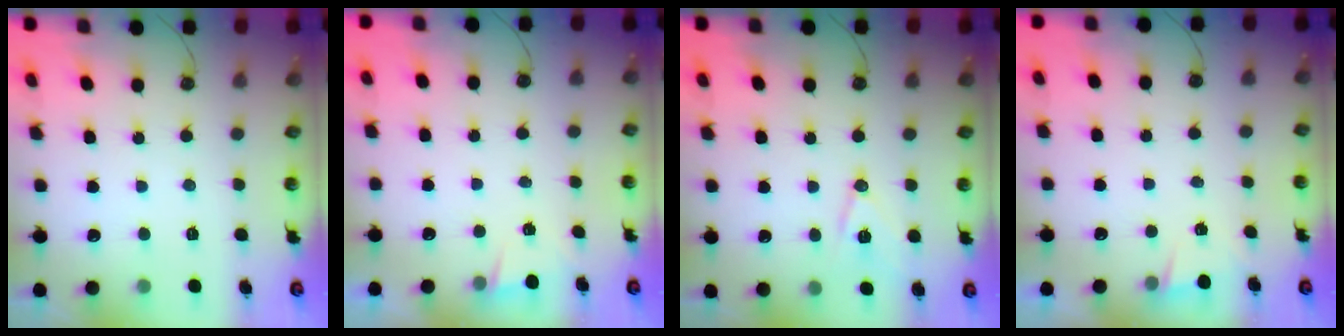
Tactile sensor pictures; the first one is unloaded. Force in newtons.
{"total": 1.5, "press": 0.9, "slide": 1.2}
{"total": 9.2, "press": 8.5, "slide": 3.6}
{"total": 1.5, "press": 0.9, "slide": 1.2}